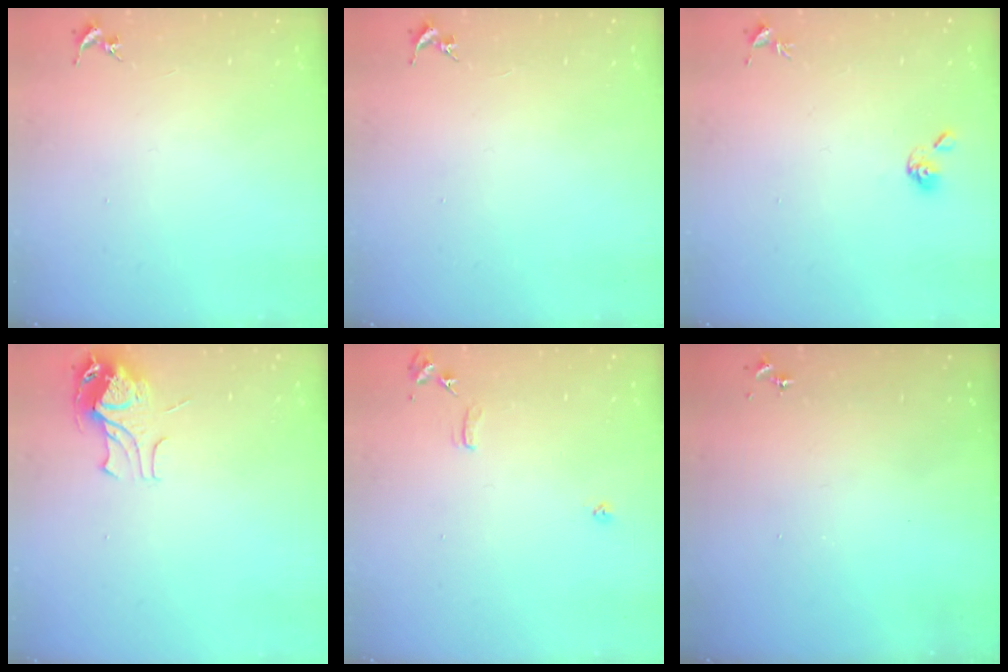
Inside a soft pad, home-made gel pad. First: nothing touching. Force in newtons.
{"total": 0.0}
{"total": 5.2, "press": 5.1, "slide": 0.7}
{"total": 9.5, "press": 9.5, "slide": 1.1}
{"total": 7.4, "press": 7.4, "slide": 0.7}
{"total": 0.0}